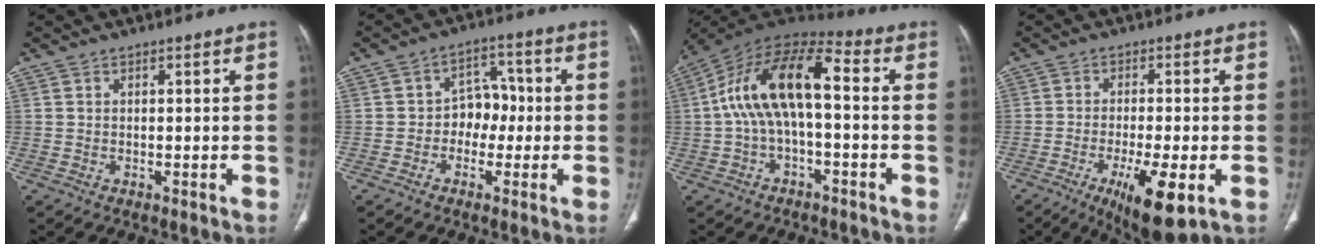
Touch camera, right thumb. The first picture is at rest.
{"total": 6.6, "force": [-1.0, 5.2, 3.9], "torque": [-0.016, 0.027, -0.027]}
{"total": 15.0, "force": [0.1, 6.8, 13.4], "torque": [-0.250, 0.056, -0.008]}
{"total": 11.5, "force": [-4.7, 2.9, 10.1], "torque": [-0.166, -0.011, -0.068]}